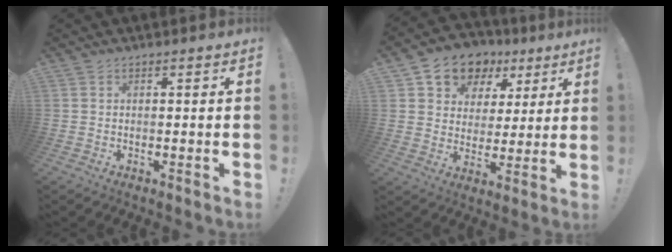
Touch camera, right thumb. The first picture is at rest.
{"total": 11.3, "force": [6.2, 8.6, 3.8], "torque": [-0.061, -0.038, 0.119]}